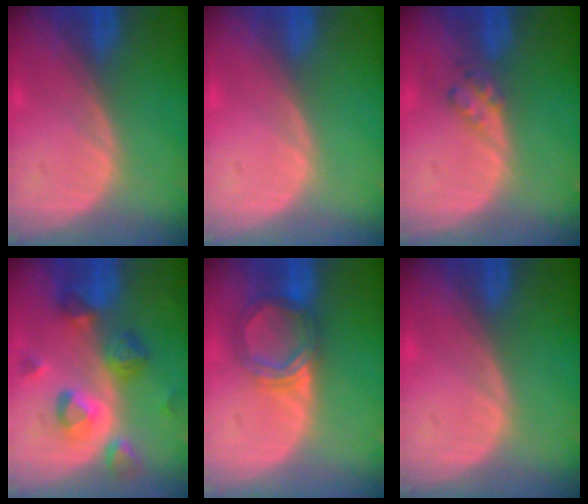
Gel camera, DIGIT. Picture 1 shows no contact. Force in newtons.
{"total": 0.0}
{"total": 2.3, "press": 2.2, "slide": 0.3}
{"total": 8.4, "press": 7.8, "slide": 3.1}
{"total": 5.5, "press": 5.3, "slide": 1.8}
{"total": 0.0}